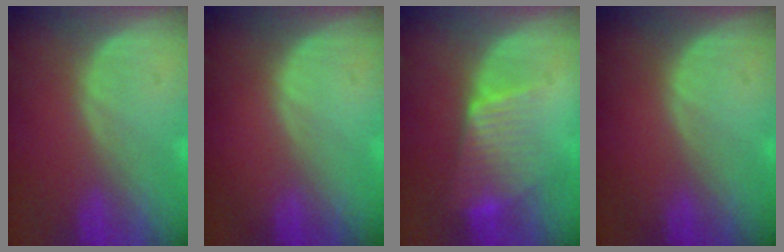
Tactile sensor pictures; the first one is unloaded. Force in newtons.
{"total": 0.0}
{"total": 6.7, "press": 6.1, "slide": 2.7}
{"total": 0.0}